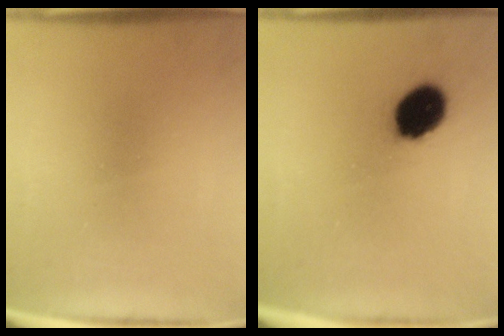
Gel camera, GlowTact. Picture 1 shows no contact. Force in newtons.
{"total": 11.1}